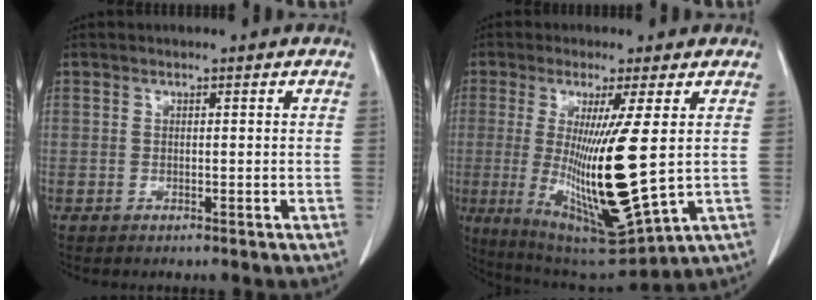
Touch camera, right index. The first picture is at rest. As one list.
[{"total": 18.1, "force": [-0.3, 1.7, 18.0], "torque": [-0.347, -0.040, 0.009]}]